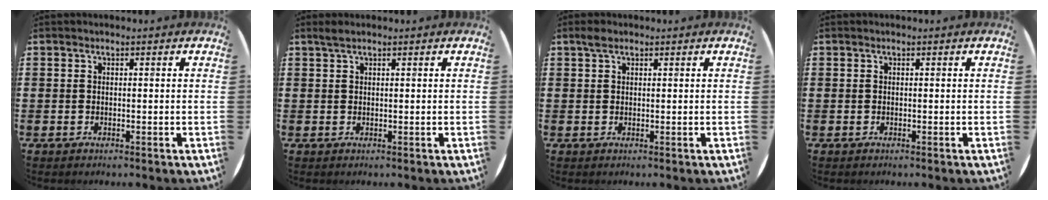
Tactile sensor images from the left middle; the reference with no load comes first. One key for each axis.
{"total": 0.9, "fx": 0.8, "fy": 0.0, "fz": 0.5, "tx": -0.010, "ty": 0.002, "tz": 0.014}
{"total": 1.4, "fx": 1.0, "fy": 0.7, "fz": 0.7, "tx": -0.008, "ty": 0.002, "tz": 0.016}
{"total": 0.0}